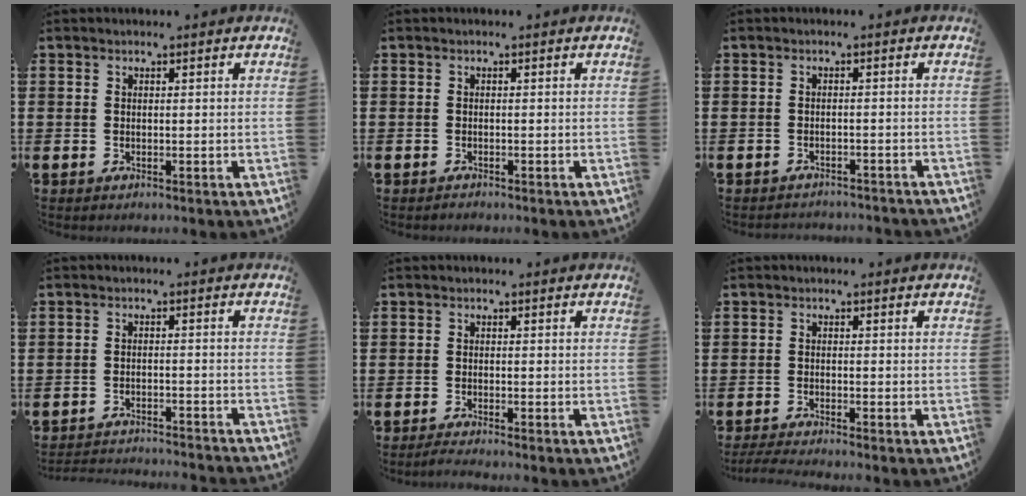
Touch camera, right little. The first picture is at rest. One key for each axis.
{"total": 0.0}
{"total": 1.2, "fx": -1.2, "fy": 0.0, "fz": -0.1, "tx": -0.003, "ty": 0.003, "tz": -0.027}
{"total": 2.4, "fx": -2.4, "fy": -0.1, "fz": 0.0, "tx": -0.004, "ty": 0.002, "tz": -0.053}
{"total": 0.9, "fx": -0.8, "fy": 0.0, "fz": 0.6, "tx": -0.011, "ty": -0.002, "tz": -0.015}
{"total": 1.6, "fx": -1.3, "fy": 0.0, "fz": 0.9, "tx": -0.013, "ty": 0.002, "tz": -0.025}